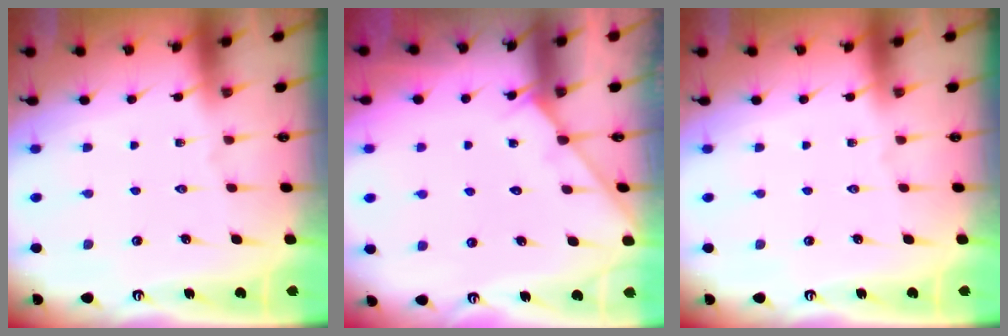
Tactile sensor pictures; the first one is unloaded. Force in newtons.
{"total": 4.1, "press": 4.1, "slide": 0.4}
{"total": 0.0}